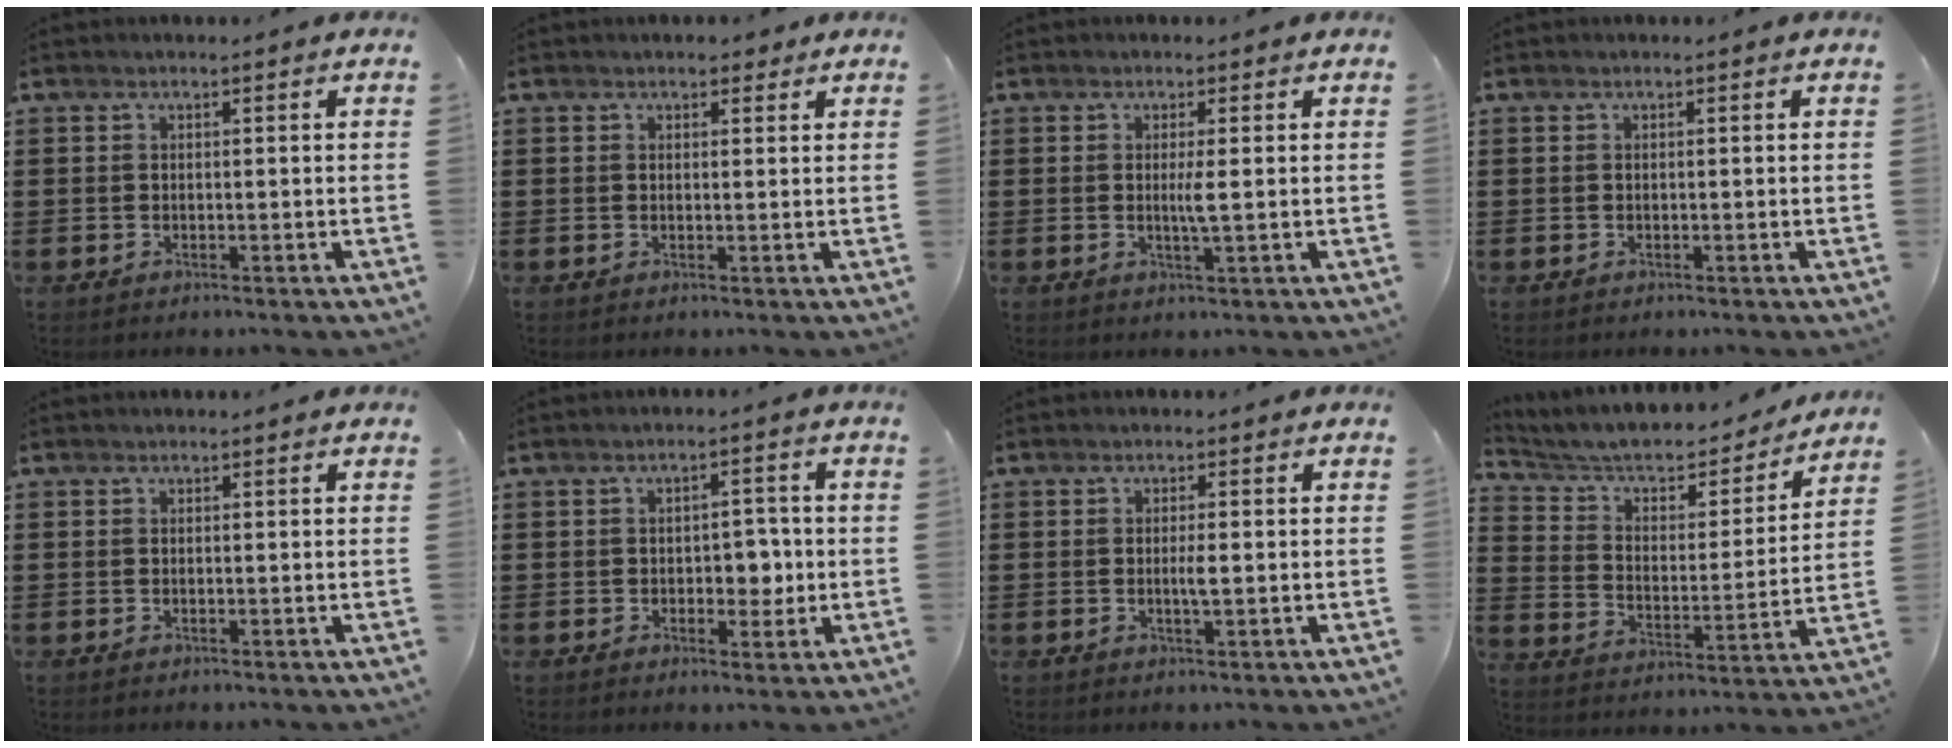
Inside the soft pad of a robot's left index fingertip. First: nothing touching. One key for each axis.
{"total": 1.5, "fx": 1.2, "fy": 0.8, "fz": 0.5, "tx": -0.014, "ty": 0.006, "tz": 0.023}
{"total": 2.4, "fx": 0.0, "fy": -0.2, "fz": 2.4, "tx": -0.044, "ty": -0.008, "tz": -0.003}
{"total": 0.0}
{"total": 0.0}
{"total": 4.4, "fx": -0.4, "fy": 2.6, "fz": 3.5, "tx": -0.053, "ty": 0.000, "tz": -0.014}
{"total": 2.0, "fx": -0.2, "fy": 0.2, "fz": 1.9, "tx": -0.036, "ty": -0.003, "tz": -0.005}
{"total": 6.1, "fx": 5.0, "fy": 2.3, "fz": 2.5, "tx": -0.075, "ty": -0.032, "tz": 0.082}